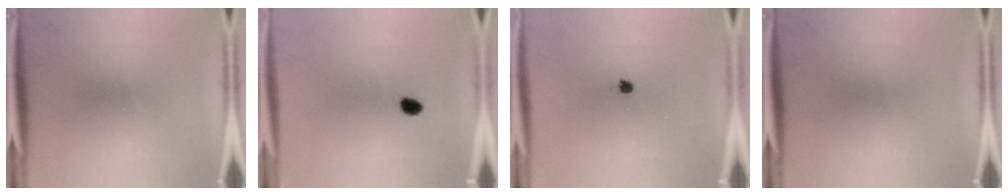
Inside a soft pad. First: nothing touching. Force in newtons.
{"total": 2.0}
{"total": 1.3}
{"total": 0.0}